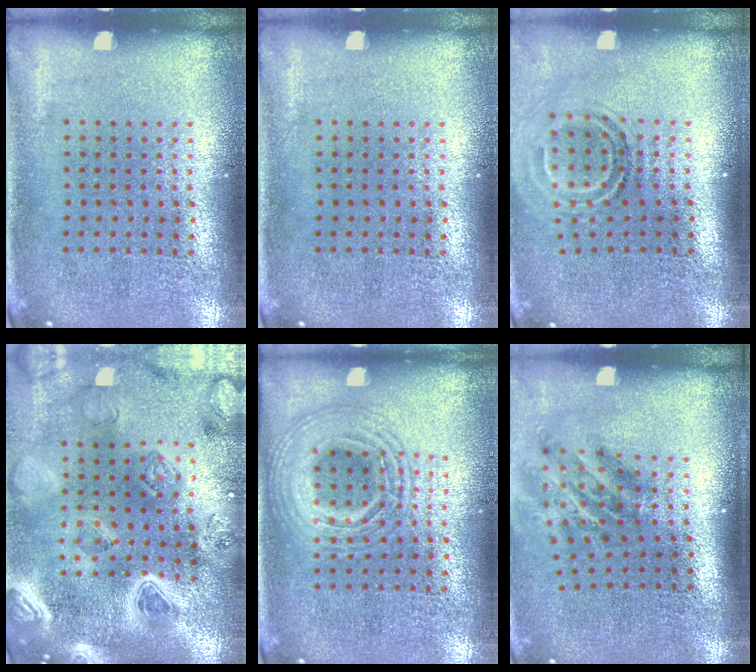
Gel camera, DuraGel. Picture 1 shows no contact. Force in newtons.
{"total": 0.0}
{"total": 1.7, "press": 1.1, "slide": 1.2}
{"total": 5.0, "press": 4.2, "slide": 2.7}
{"total": 2.7, "press": 2.7, "slide": 0.3}
{"total": 1.9, "press": 1.2, "slide": 1.5}